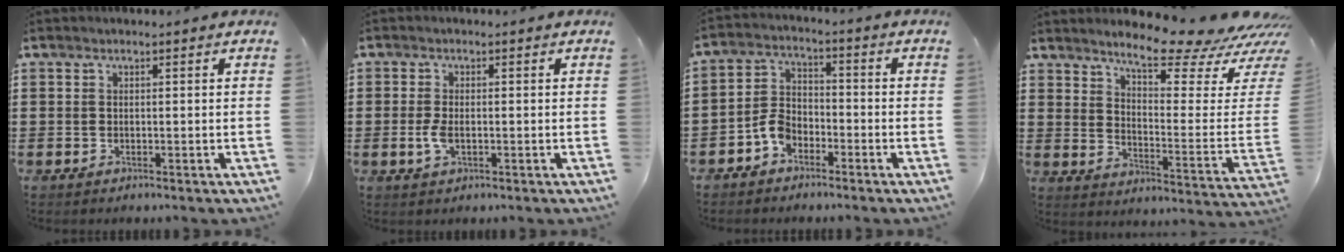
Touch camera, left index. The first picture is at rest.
{"total": 2.9, "force": [-0.5, 1.2, 2.6], "torque": [-0.068, -0.008, -0.015]}
{"total": 4.6, "force": [-3.0, 2.7, 2.1], "torque": [-0.054, 0.009, -0.061]}
{"total": 10.1, "force": [8.9, 0.9, 4.7], "torque": [-0.087, -0.074, 0.146]}